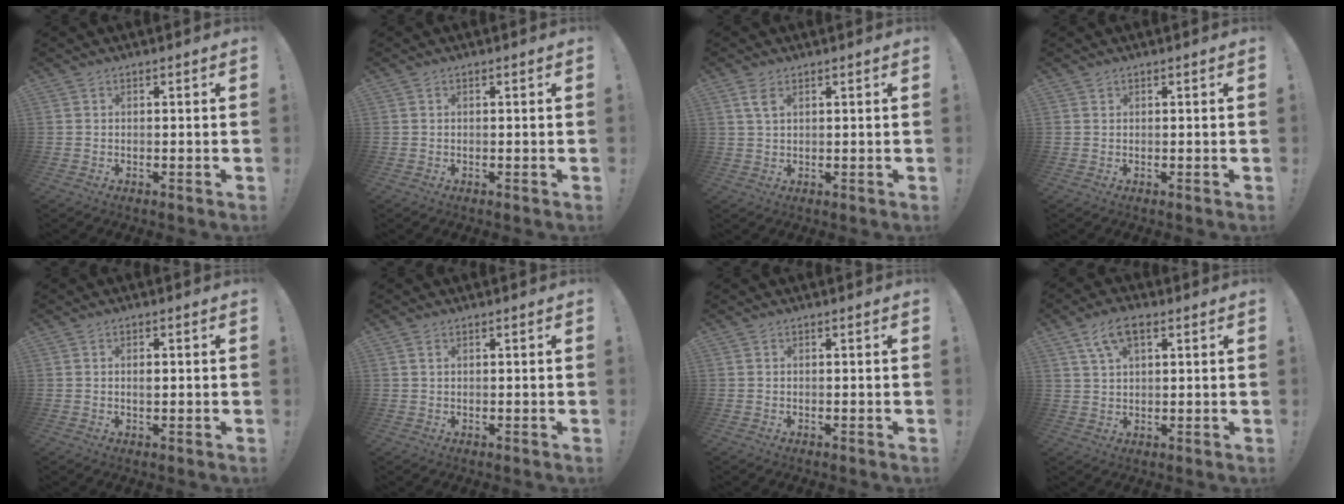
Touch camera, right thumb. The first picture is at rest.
{"total": 0.0}
{"total": 3.5, "force": [1.7, 1.5, 2.7], "torque": [-0.057, 0.001, 0.031]}
{"total": 0.5, "force": [0.4, 0.3, 0.0], "torque": [0.003, -0.001, 0.007]}
{"total": 1.5, "force": [0.2, 0.9, 1.2], "torque": [-0.015, 0.002, 0.000]}
{"total": 1.0, "force": [0.5, 0.4, 0.8], "torque": [-0.016, 0.003, 0.008]}
{"total": 0.0}
{"total": 7.7, "force": [3.7, 3.8, 5.6], "torque": [-0.094, 0.000, 0.070]}